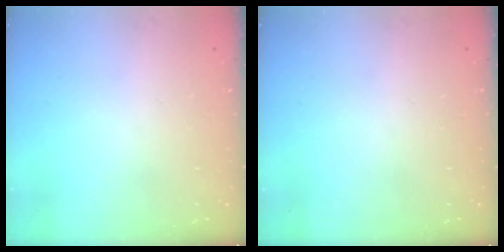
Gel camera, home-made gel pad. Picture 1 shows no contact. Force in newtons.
{"total": 0.0}